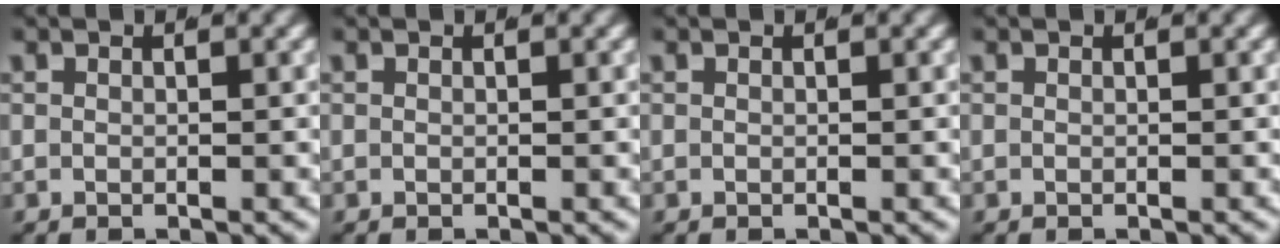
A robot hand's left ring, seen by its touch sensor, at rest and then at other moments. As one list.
[{"total": 0.0}, {"total": 0.0}, {"total": 0.0}]